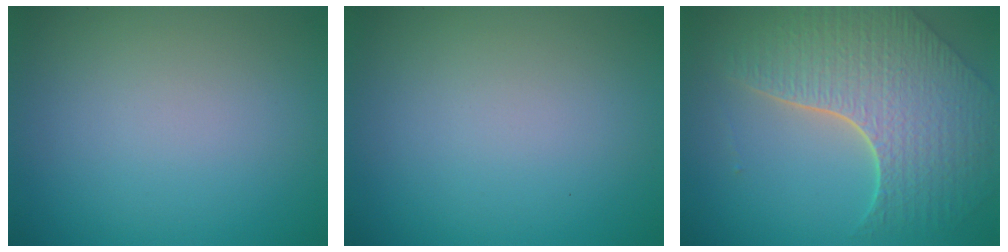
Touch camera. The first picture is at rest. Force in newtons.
{"total": 0.0}
{"total": 8.2, "press": 5.9, "slide": 5.7}